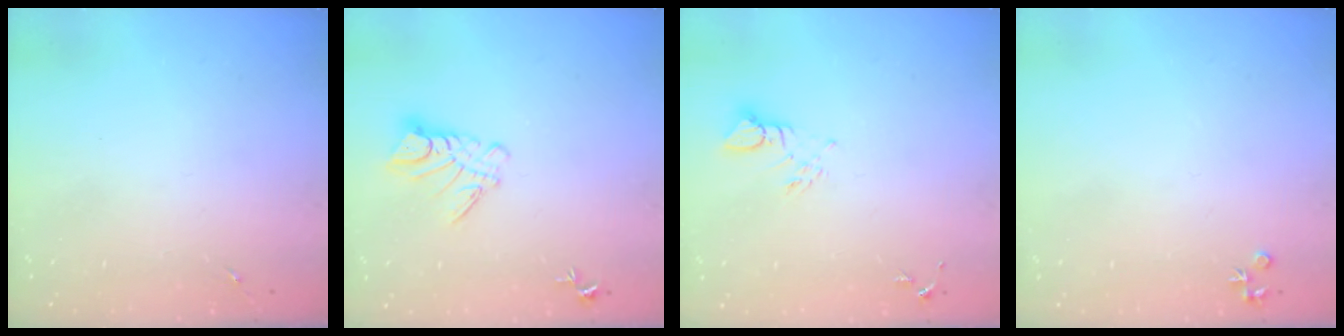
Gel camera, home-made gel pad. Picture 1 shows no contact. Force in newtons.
{"total": 9.2, "press": 9.2, "slide": 0.9}
{"total": 3.8, "press": 3.8, "slide": 0.3}
{"total": 4.0, "press": 4.0, "slide": 0.6}